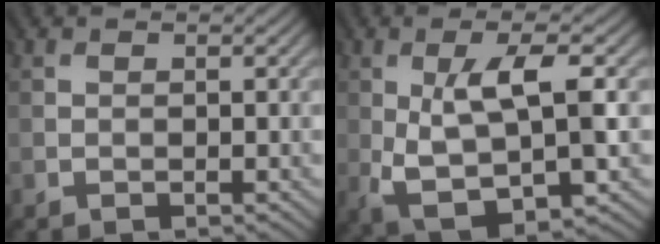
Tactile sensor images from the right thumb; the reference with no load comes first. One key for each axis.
{"total": 8.8, "fx": -0.3, "fy": 3.1, "fz": 8.2, "tx": -0.164, "ty": -0.005, "tz": 0.001}